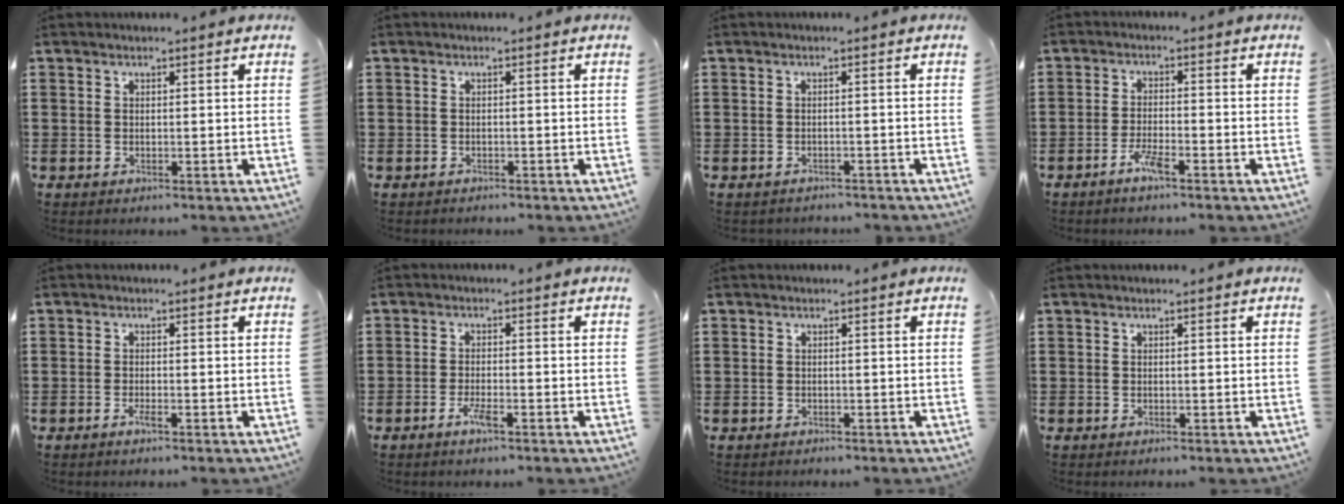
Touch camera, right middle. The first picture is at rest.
{"total": 0.7, "force": [-0.6, 0.4, -0.1], "torque": [0.002, 0.004, -0.015]}
{"total": 1.0, "force": [-1.0, 0.2, 0.0], "torque": [-0.003, 0.001, -0.022]}
{"total": 3.3, "force": [-2.2, 0.4, 2.4], "torque": [-0.063, -0.004, -0.047]}
{"total": 1.4, "force": [-0.8, 0.2, 1.1], "torque": [-0.028, -0.005, -0.016]}
{"total": 2.7, "force": [-1.6, 0.4, 2.1], "torque": [-0.051, -0.005, -0.032]}
{"total": 0.7, "force": [-0.6, 0.5, -0.1], "torque": [0.001, 0.004, -0.013]}
{"total": 0.0}